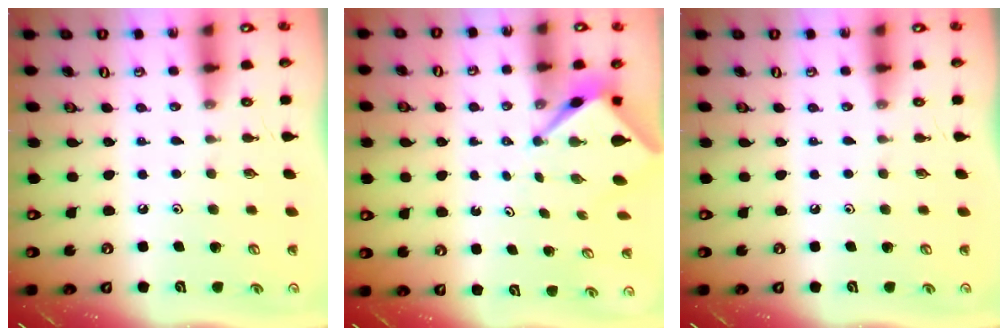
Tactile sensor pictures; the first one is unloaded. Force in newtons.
{"total": 3.2, "press": 3.2, "slide": 0.1}
{"total": 0.0}